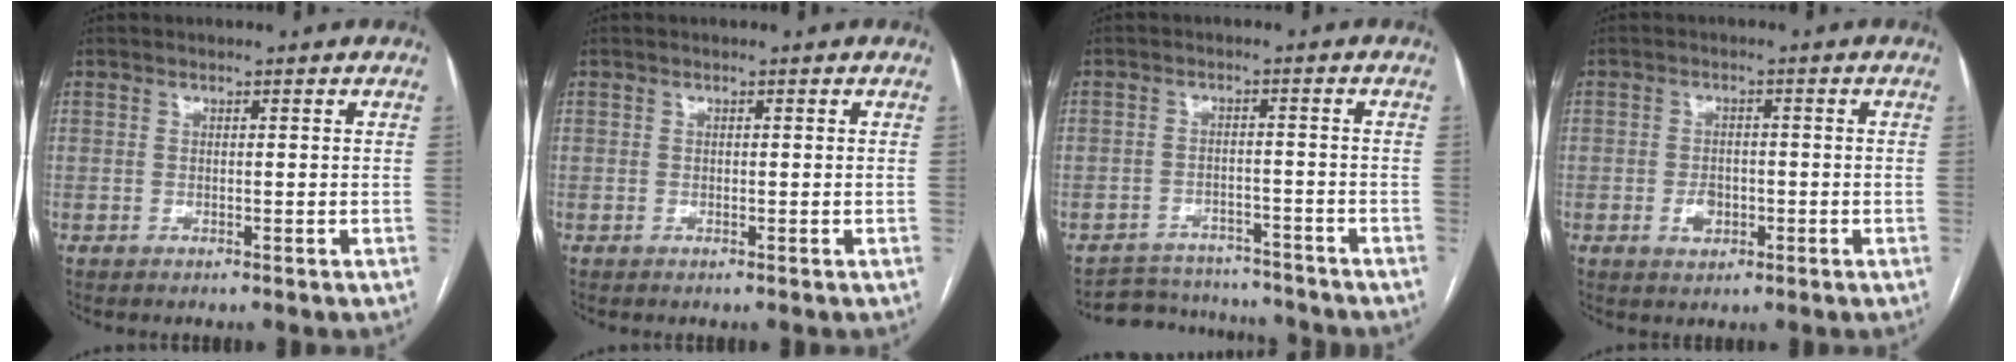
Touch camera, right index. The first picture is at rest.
{"total": 0.0}
{"total": 8.6, "force": [-8.0, 2.9, 0.0], "torque": [0.011, 0.016, -0.112]}
{"total": 3.4, "force": [-1.1, 2.4, 2.2], "torque": [-0.037, 0.003, -0.013]}